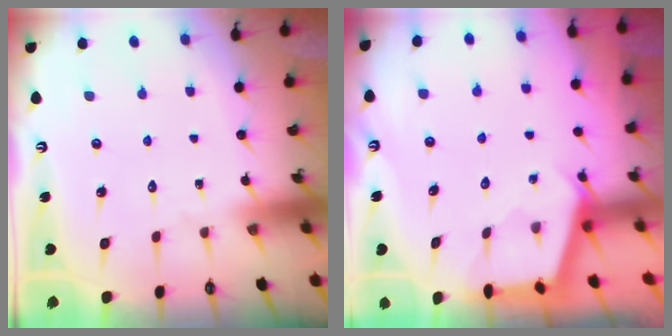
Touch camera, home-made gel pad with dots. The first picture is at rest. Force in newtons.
{"total": 2.6, "press": 2.6, "slide": 0.3}